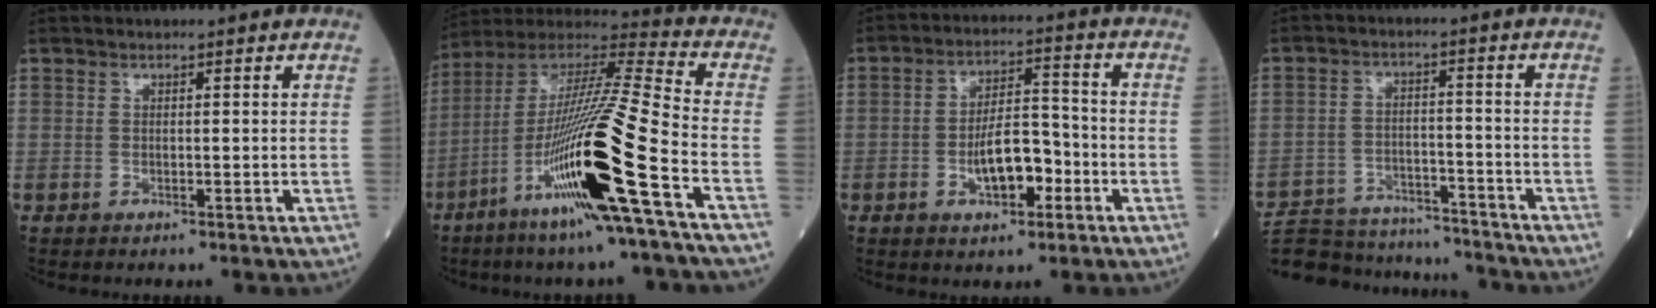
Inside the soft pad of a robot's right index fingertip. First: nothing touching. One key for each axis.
{"total": 21.9, "fx": -8.6, "fy": -0.8, "fz": 20.2, "tx": -0.407, "ty": -0.038, "tz": -0.168}
{"total": 7.7, "fx": -2.6, "fy": 3.2, "fz": 6.4, "tx": -0.118, "ty": 0.012, "tz": -0.040}
{"total": 17.9, "fx": -16.8, "fy": 4.2, "fz": 4.4, "tx": -0.101, "ty": 0.007, "tz": -0.247}